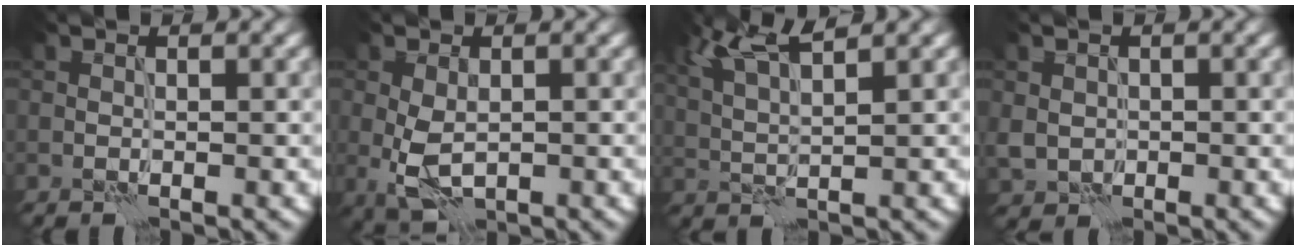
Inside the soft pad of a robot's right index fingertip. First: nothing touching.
{"total": 3.6, "force": [-0.4, 2.1, 2.9], "torque": [-0.066, -0.009, -0.002]}
{"total": 5.2, "force": [3.2, 1.0, 3.9], "torque": [-0.085, 0.012, 0.061]}
{"total": 1.8, "force": [0.1, 1.7, 0.6], "torque": [-0.017, -0.003, 0.003]}